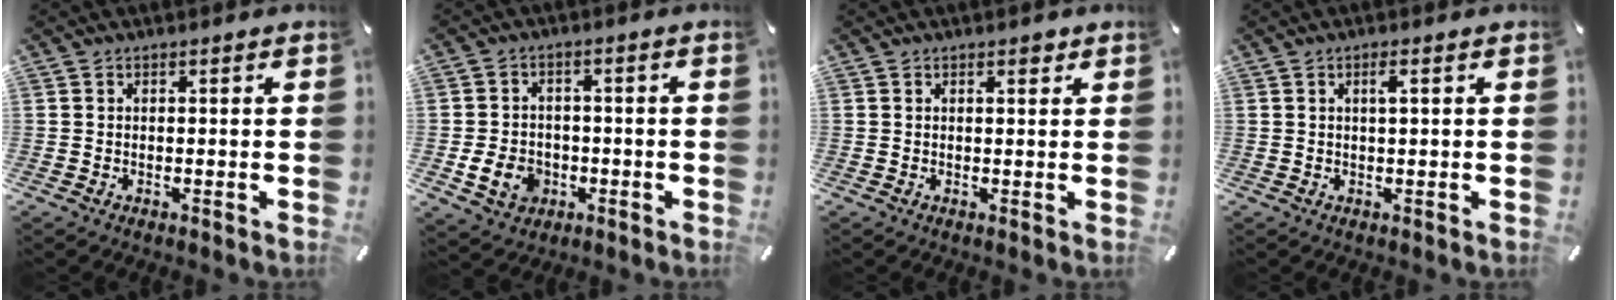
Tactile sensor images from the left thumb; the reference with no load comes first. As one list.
[{"total": 8.1, "force": [-2.3, 6.6, 4.1], "torque": [-0.086, 0.012, -0.040]}, {"total": 1.5, "force": [0.9, 0.8, 0.8], "torque": [-0.001, -0.004, 0.013]}, {"total": 2.2, "force": [0.7, 0.3, 2.1], "torque": [-0.042, 0.002, 0.010]}]